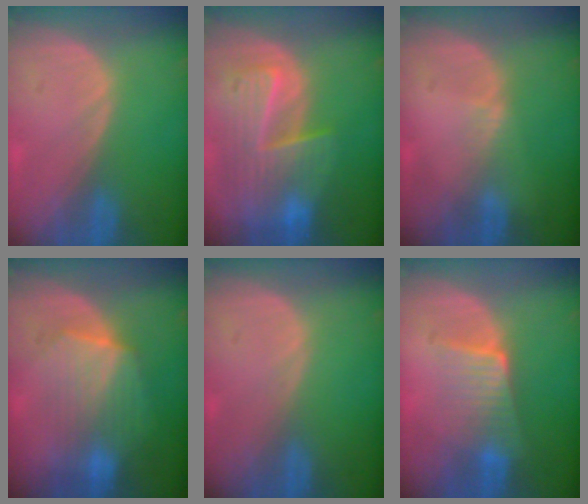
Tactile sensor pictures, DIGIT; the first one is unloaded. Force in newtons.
{"total": 10.0, "press": 8.7, "slide": 4.9}
{"total": 0.8, "press": 0.8, "slide": 0.2}
{"total": 7.0, "press": 6.9, "slide": 1.2}
{"total": 0.0}
{"total": 6.4, "press": 5.7, "slide": 3.0}